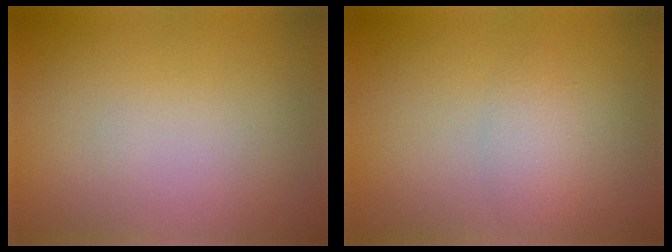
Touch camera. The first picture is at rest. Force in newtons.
{"total": 1.9, "press": 1.9, "slide": 0.1}